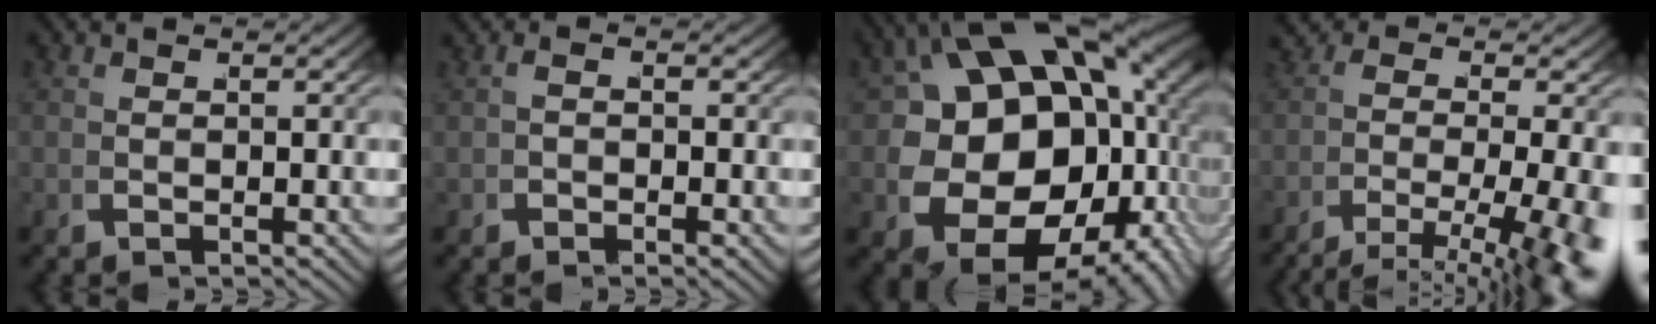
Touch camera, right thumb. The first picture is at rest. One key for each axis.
{"total": 0.6, "fx": -0.3, "fy": -0.5, "fz": 0.3, "tx": -0.001, "ty": -0.002, "tz": 0.001}
{"total": 19.3, "fx": -0.7, "fy": 13.5, "fz": 13.8, "tx": -0.262, "ty": -0.069, "tz": 0.030}
{"total": 6.5, "fx": -2.3, "fy": 2.5, "fz": 5.6, "tx": -0.083, "ty": -0.029, "tz": -0.018}